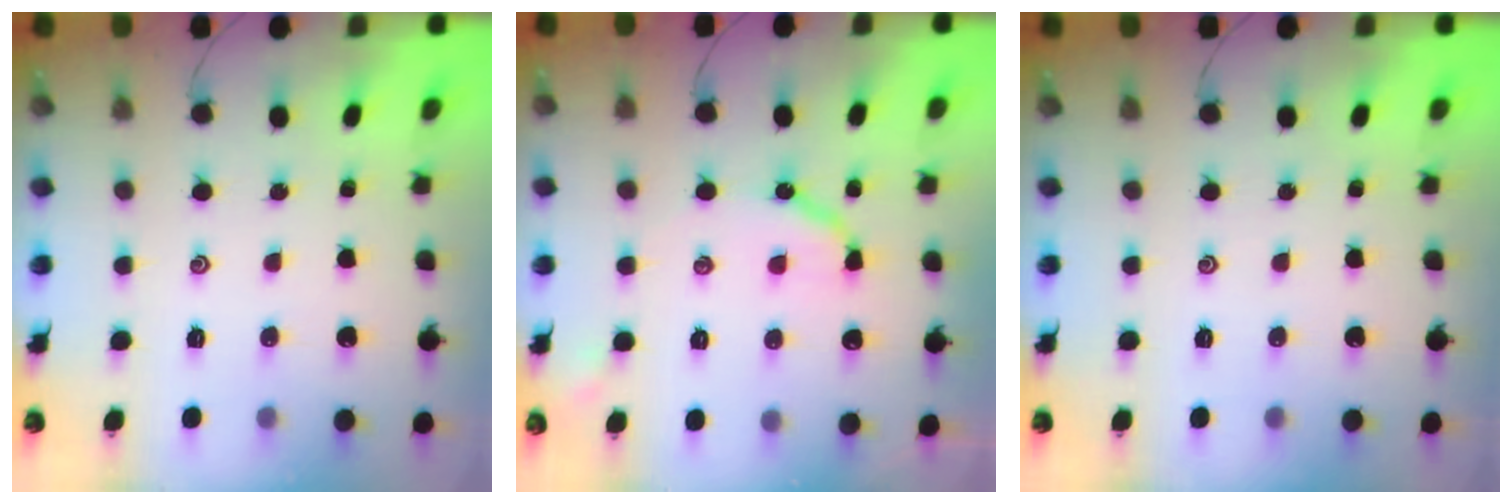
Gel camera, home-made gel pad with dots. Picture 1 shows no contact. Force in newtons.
{"total": 8.8, "press": 8.8, "slide": 0.9}
{"total": 0.0}